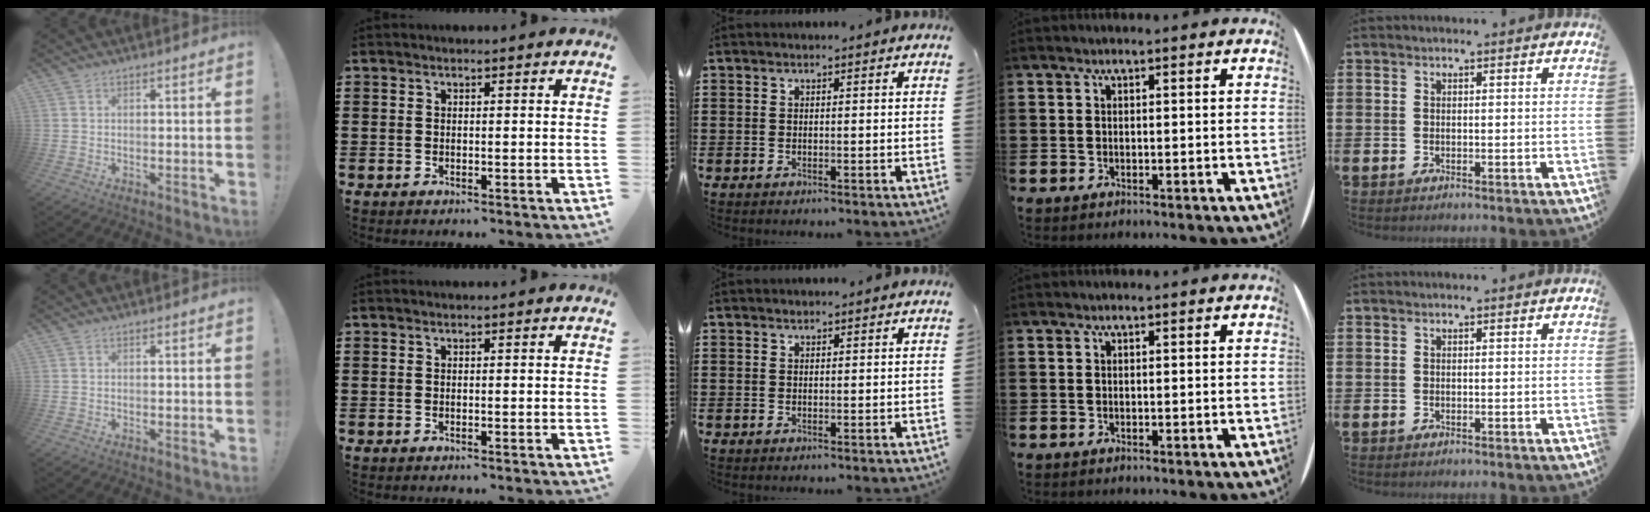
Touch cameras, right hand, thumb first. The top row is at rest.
{"middle": {"total": 0.5, "force": [0.5, 0.2, -0.1], "torque": [0.000, -0.002, 0.009]}}